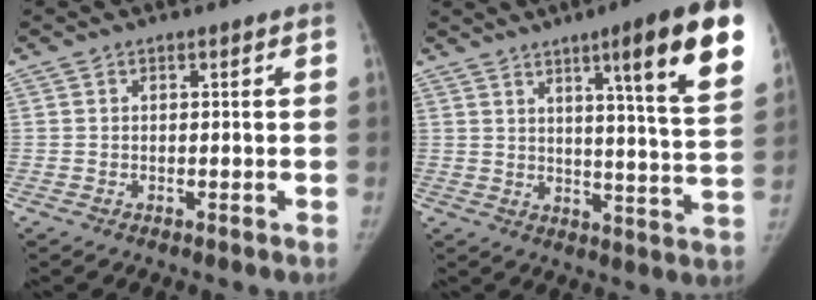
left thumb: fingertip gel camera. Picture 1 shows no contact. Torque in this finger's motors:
{"motor_torque": [0.42, -0.08, 1.17, -0.79, 0.08]}